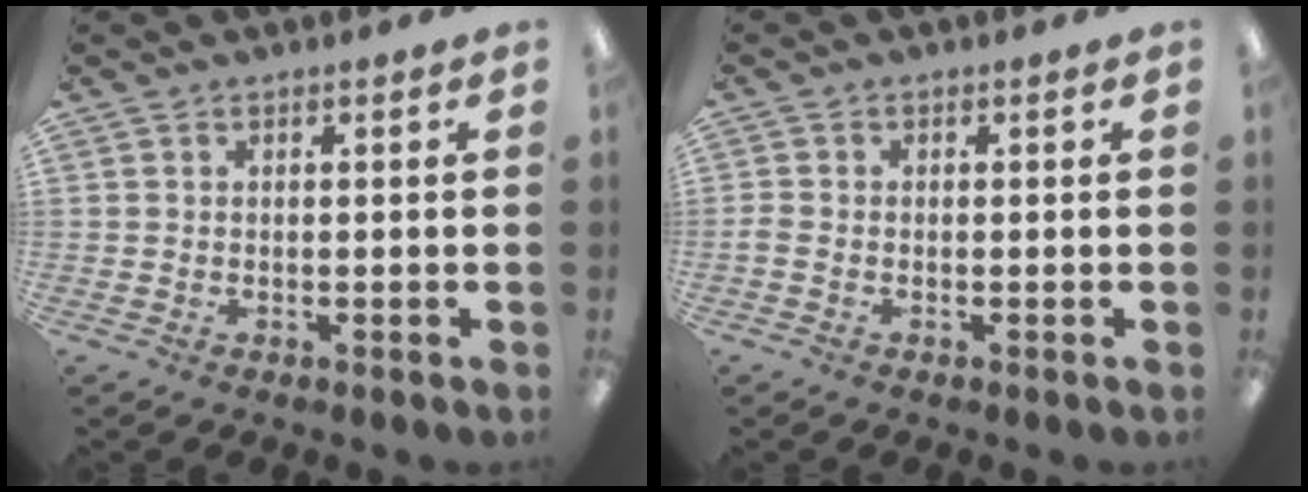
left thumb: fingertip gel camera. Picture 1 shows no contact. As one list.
[{"total": 1.0, "force": [-0.4, 0.7, 0.6], "torque": [-0.011, 0.001, -0.007]}]